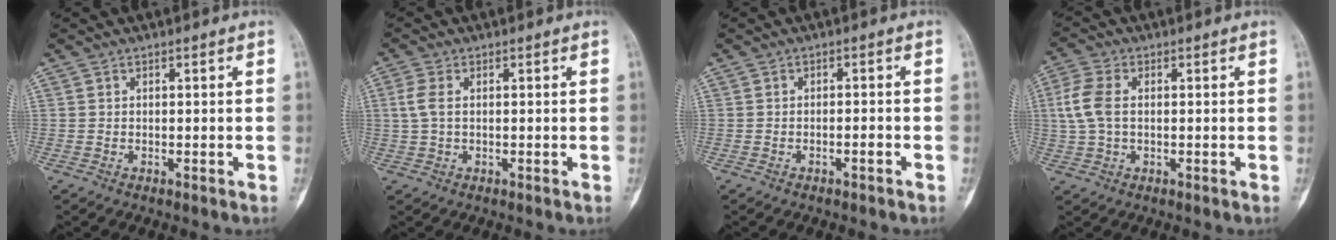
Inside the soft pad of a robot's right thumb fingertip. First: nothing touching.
{"total": 3.3, "force": [0.4, 1.9, 2.7], "torque": [-0.075, 0.008, 0.006]}
{"total": 1.3, "force": [-0.8, 0.3, 1.0], "torque": [-0.017, 0.011, -0.011]}
{"total": 6.6, "force": [0.5, 4.0, 5.2], "torque": [-0.131, 0.013, 0.006]}